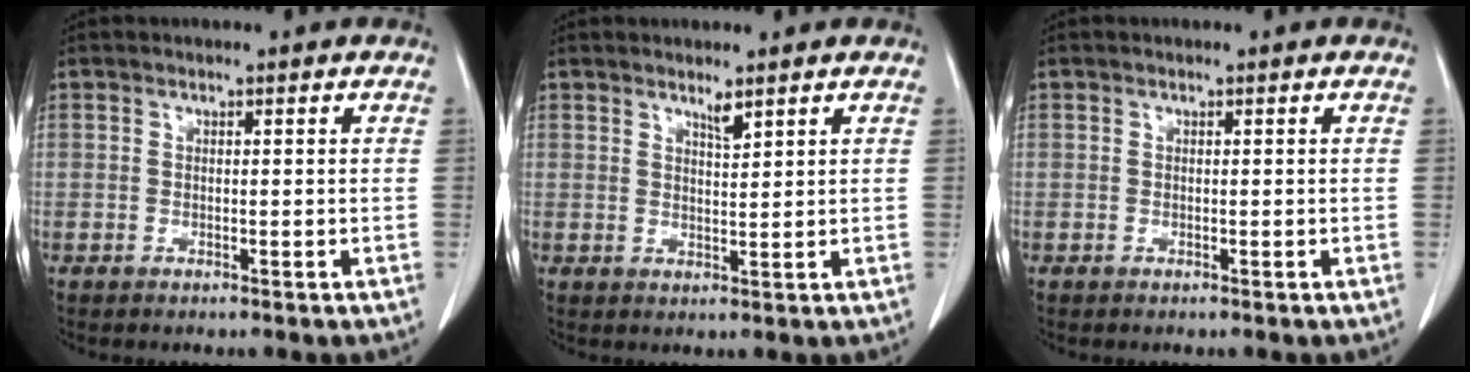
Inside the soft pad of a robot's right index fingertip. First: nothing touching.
{"total": 1.9, "force": [1.5, 0.1, 1.1], "torque": [-0.023, -0.006, 0.030]}
{"total": 0.0}